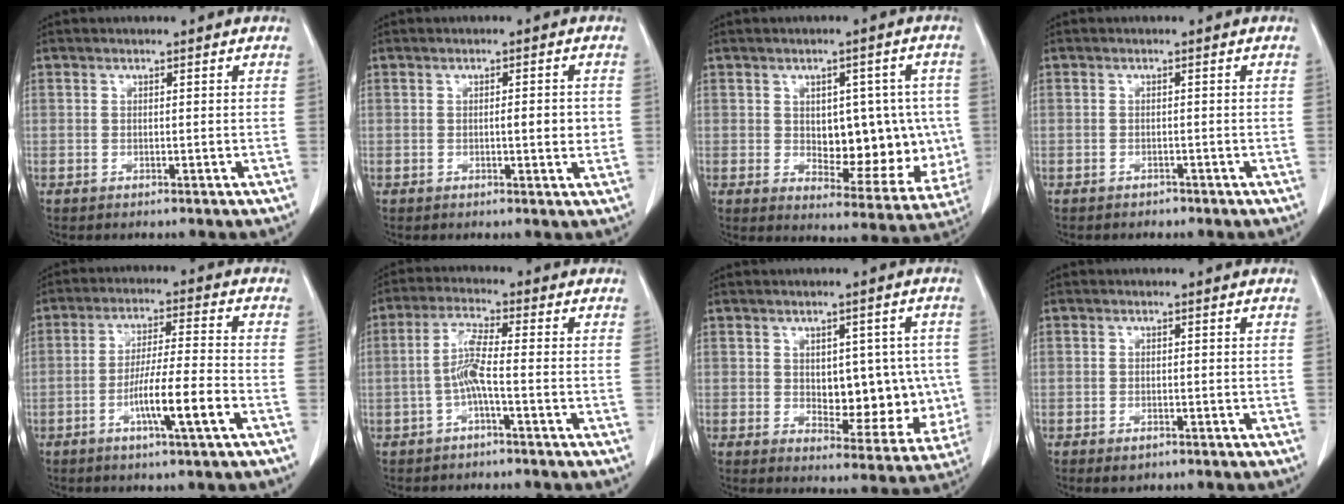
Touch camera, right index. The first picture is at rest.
{"total": 3.1, "force": [-0.1, 0.6, 3.1], "torque": [-0.047, -0.001, -0.001]}
{"total": 13.0, "force": [0.1, 6.9, 11.0], "torque": [-0.136, 0.013, 0.025]}
{"total": 0.9, "force": [-0.8, 0.5, 0.0], "torque": [-0.004, 0.001, -0.011]}
{"total": 9.1, "force": [-3.7, -0.2, 8.3], "torque": [-0.150, -0.004, -0.067]}
{"total": 4.9, "force": [-1.4, 0.1, 4.7], "torque": [-0.101, 0.008, -0.028]}
{"total": 10.6, "force": [0.1, 5.9, 8.8], "torque": [-0.097, 0.012, 0.021]}
{"total": 1.7, "force": [-1.1, 0.8, 1.0], "torque": [-0.015, 0.000, -0.011]}